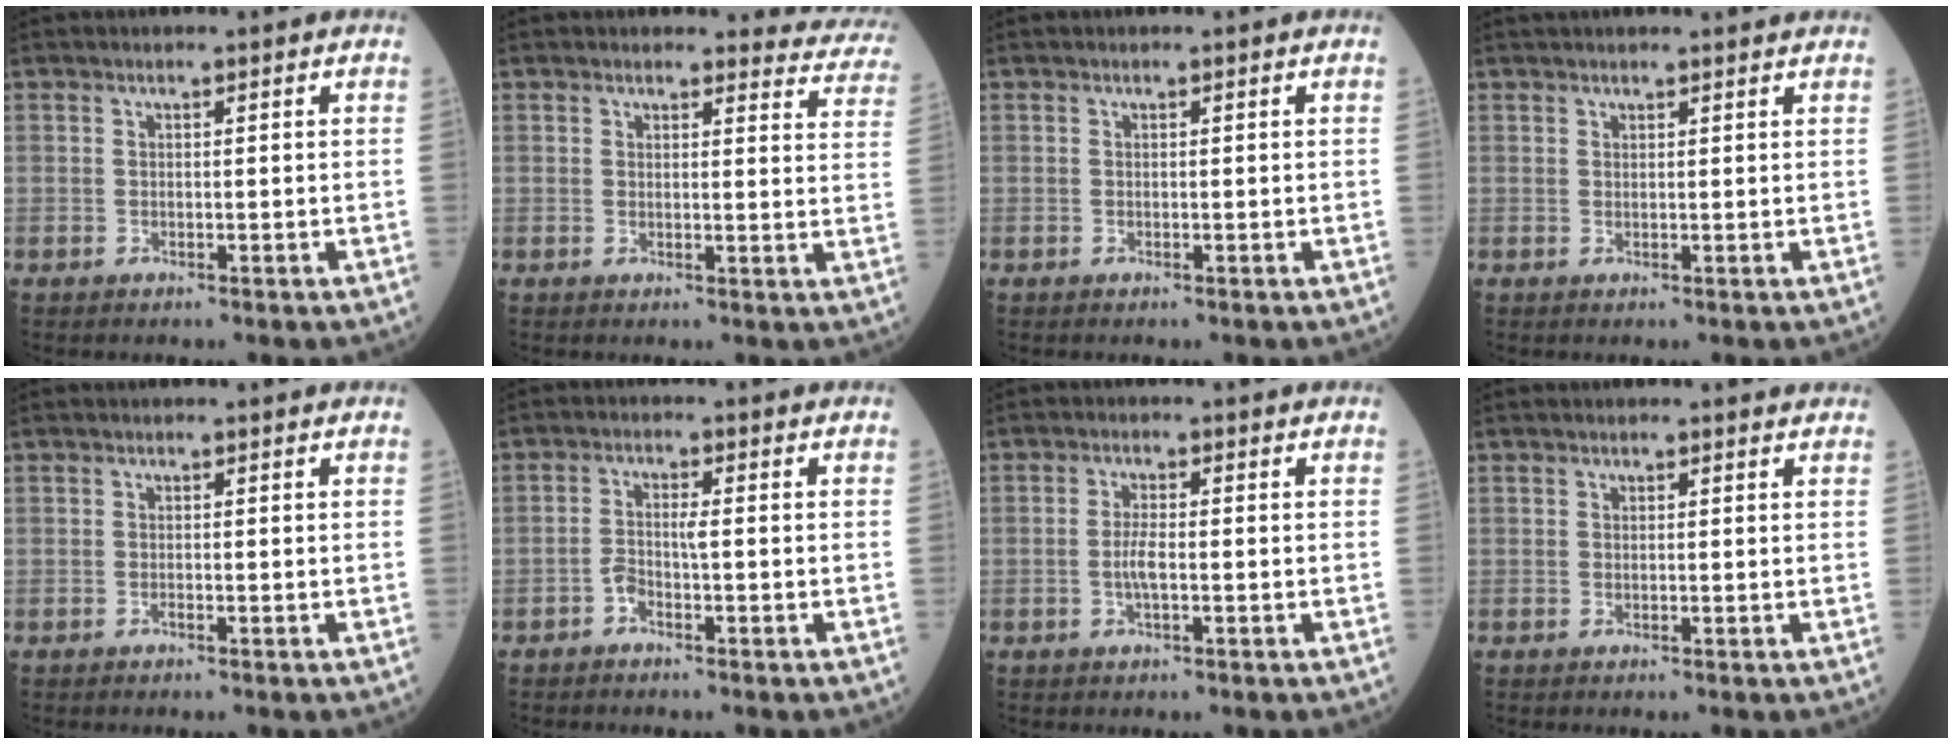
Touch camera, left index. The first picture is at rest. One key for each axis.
{"total": 8.6, "fx": 8.3, "fy": 2.0, "fz": -0.5, "tx": 0.051, "ty": -0.052, "tz": 0.046}
{"total": 0.0}
{"total": 3.7, "fx": 3.6, "fy": 0.1, "fz": 1.0, "tx": -0.010, "ty": 0.024, "tz": 0.043}
{"total": 0.0}
{"total": 2.3, "fx": -1.0, "fy": 0.5, "fz": 1.9, "tx": -0.038, "ty": 0.006, "tz": -0.019}
{"total": 2.7, "fx": -0.6, "fy": 0.5, "fz": 2.5, "tx": -0.057, "ty": 0.000, "tz": -0.014}
{"total": 0.5, "fx": 0.5, "fy": 0.1, "fz": 0.0, "tx": -0.006, "ty": -0.006, "tz": -0.005}